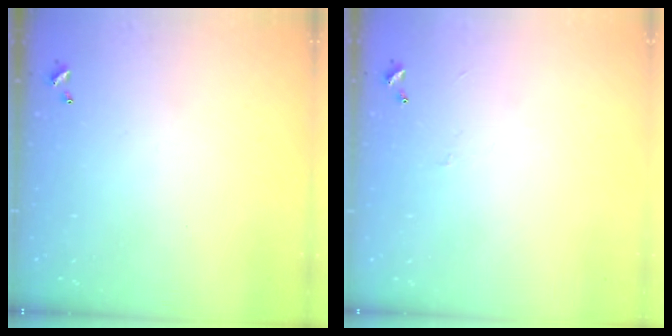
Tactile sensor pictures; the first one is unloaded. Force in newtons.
{"total": 0.8, "press": 0.7, "slide": 0.5}